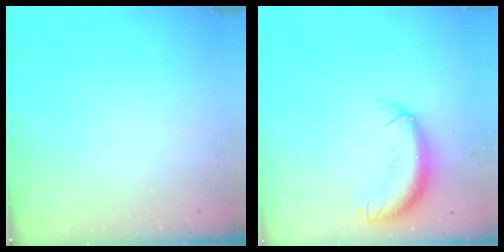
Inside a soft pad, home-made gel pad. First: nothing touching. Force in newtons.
{"total": 11.7, "press": 11.4, "slide": 2.8}